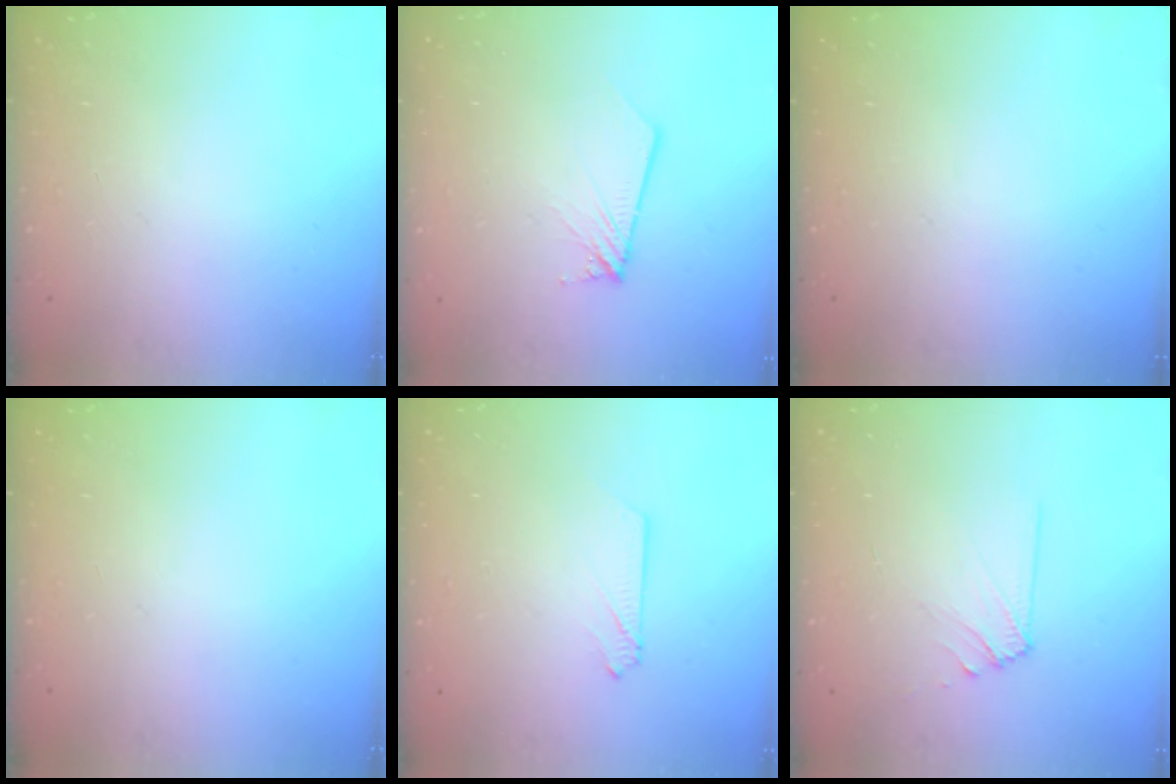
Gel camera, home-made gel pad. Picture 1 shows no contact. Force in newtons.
{"total": 2.7, "press": 2.7, "slide": 0.2}
{"total": 0.0}
{"total": 0.0}
{"total": 2.6, "press": 2.6, "slide": 0.3}
{"total": 6.2, "press": 6.2, "slide": 0.9}